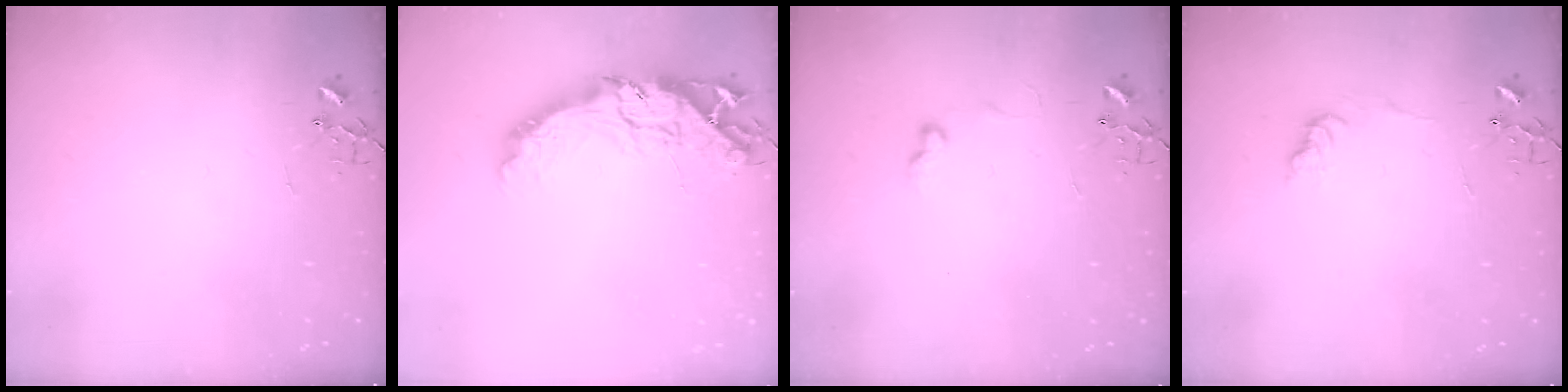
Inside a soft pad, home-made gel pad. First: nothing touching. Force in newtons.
{"total": 18.3, "press": 18.3, "slide": 1.4}
{"total": 5.5, "press": 5.5, "slide": 0.8}
{"total": 7.3, "press": 7.3, "slide": 0.3}